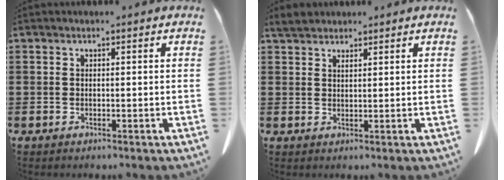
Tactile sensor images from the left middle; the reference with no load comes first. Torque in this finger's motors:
{"motor_torque": [0.01, 0.01, 0.02, 0.02]}